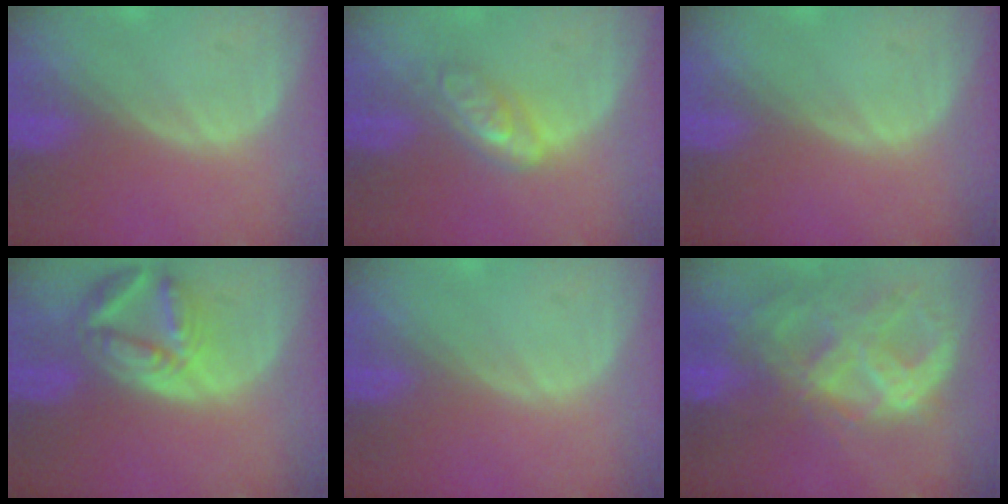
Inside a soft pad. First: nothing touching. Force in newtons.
{"total": 4.7, "press": 4.3, "slide": 1.9}
{"total": 0.0}
{"total": 7.9, "press": 7.0, "slide": 3.6}
{"total": 0.0}
{"total": 11.1, "press": 9.4, "slide": 5.9}